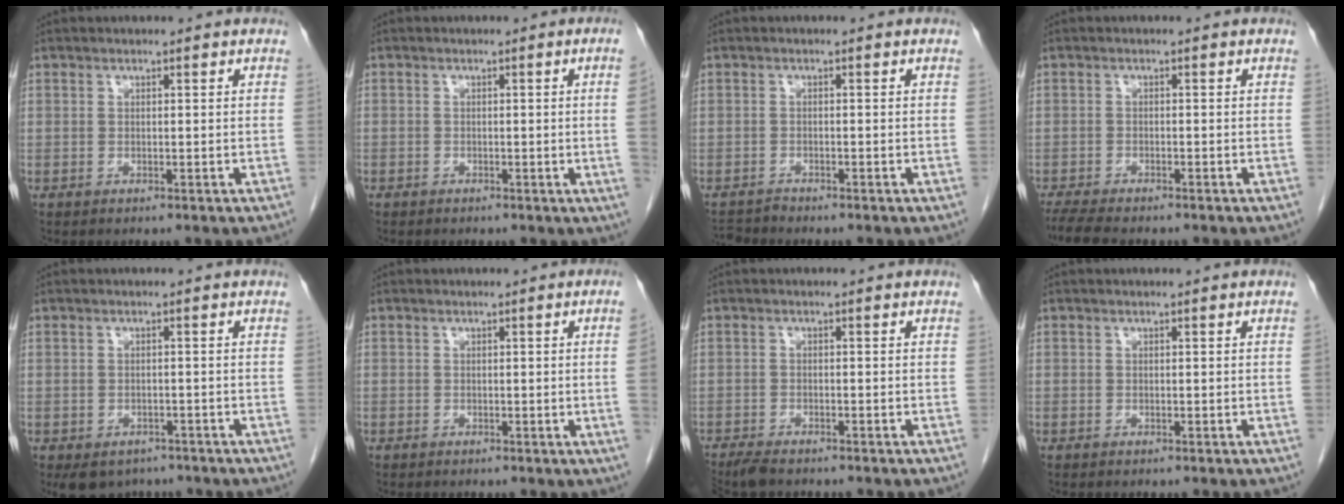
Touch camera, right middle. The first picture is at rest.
{"total": 2.4, "force": [-0.3, -0.8, 2.2], "torque": [-0.022, -0.001, -0.005]}
{"total": 1.8, "force": [-1.7, -0.3, -0.4], "torque": [0.011, -0.010, -0.029]}
{"total": 6.2, "force": [-5.3, 1.0, 3.1], "torque": [-0.053, -0.015, -0.086]}
{"total": 5.8, "force": [-4.4, 3.5, 1.5], "torque": [-0.021, 0.001, -0.057]}
{"total": 2.1, "force": [-0.2, -0.8, 1.9], "torque": [-0.018, -0.001, -0.001]}
{"total": 4.2, "force": [-3.6, 0.9, 1.8], "torque": [-0.029, -0.010, -0.061]}
{"total": 0.0}